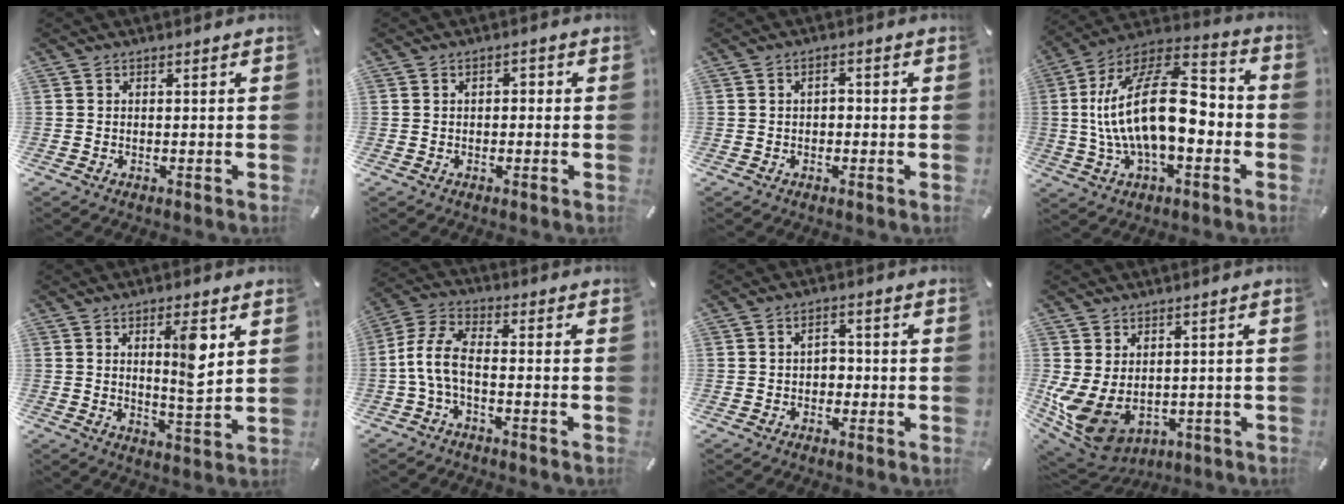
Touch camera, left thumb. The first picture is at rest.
{"total": 1.8, "force": [-0.2, 1.3, 1.2], "torque": [-0.016, 0.005, -0.010]}
{"total": 1.8, "force": [-0.2, 1.3, 1.3], "torque": [-0.025, 0.008, -0.009]}
{"total": 24.7, "force": [-2.1, 12.8, 21.0], "torque": [-0.392, 0.012, -0.036]}
{"total": 8.5, "force": [3.1, 2.0, 7.6], "torque": [-0.107, -0.020, 0.040]}
{"total": 7.7, "force": [-2.5, 3.6, 6.4], "torque": [-0.143, 0.001, -0.047]}
{"total": 3.1, "force": [-0.5, 2.4, 2.0], "torque": [-0.030, 0.007, -0.014]}
{"total": 7.9, "force": [-0.6, 6.4, 4.7], "torque": [-0.118, -0.017, -0.010]}